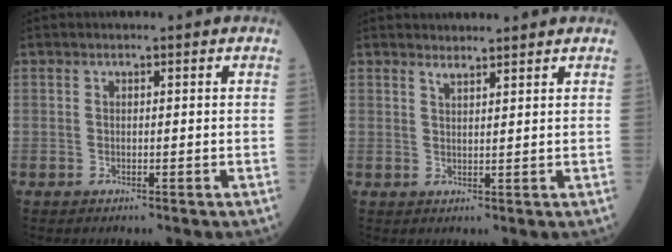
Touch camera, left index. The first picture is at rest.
{"total": 2.7, "force": [2.6, -0.1, 0.5], "torque": [-0.013, 0.007, 0.040]}